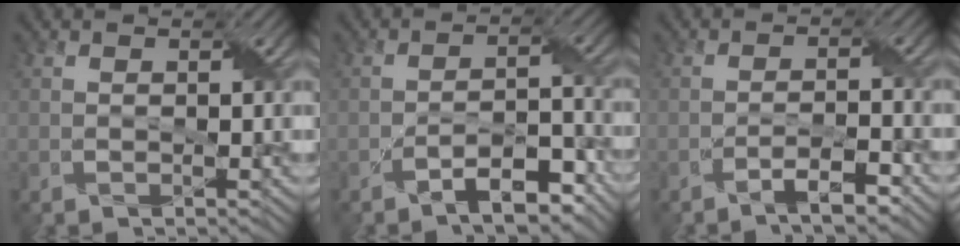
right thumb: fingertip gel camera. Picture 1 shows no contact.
{"total": 6.1, "force": [-4.2, 1.9, 4.0], "torque": [-0.062, 0.005, -0.069]}
{"total": 3.7, "force": [-2.7, 0.5, 2.5], "torque": [-0.045, 0.011, -0.048]}